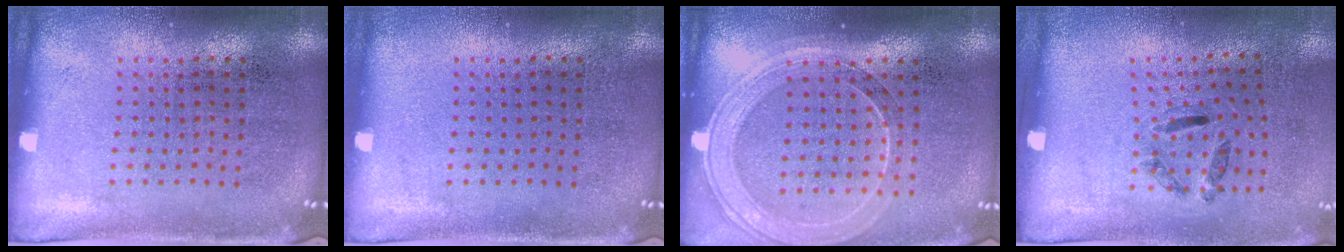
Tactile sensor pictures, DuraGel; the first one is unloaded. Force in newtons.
{"total": 0.0}
{"total": 1.9, "press": 1.7, "slide": 0.8}
{"total": 1.4, "press": 0.8, "slide": 1.2}